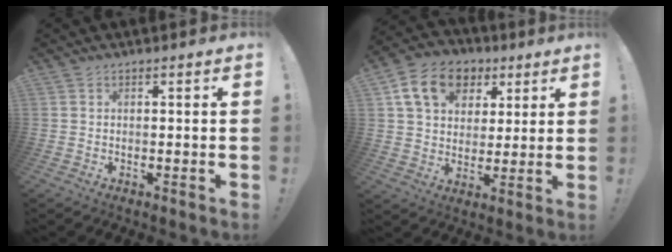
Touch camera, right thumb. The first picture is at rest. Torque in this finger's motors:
{"motor_torque": [-0.21, 0.86, 0.27, -0.01, 0.24]}